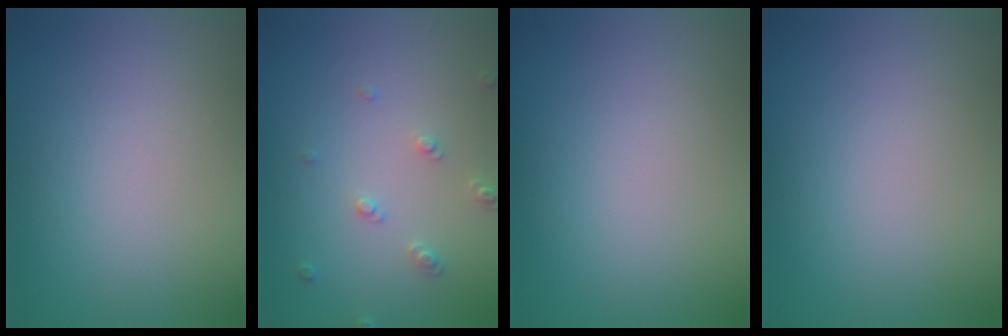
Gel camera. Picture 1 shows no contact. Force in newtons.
{"total": 1.6, "press": 1.5, "slide": 0.4}
{"total": 0.0}
{"total": 0.0}